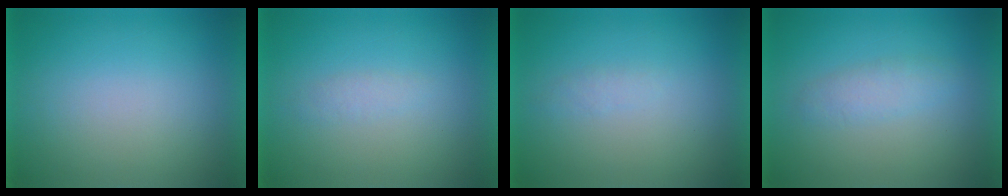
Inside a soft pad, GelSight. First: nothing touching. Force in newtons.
{"total": 1.3}
{"total": 1.2}
{"total": 2.4}